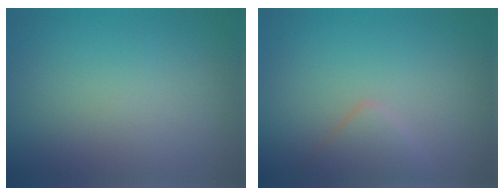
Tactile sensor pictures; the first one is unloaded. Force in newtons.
{"total": 2.2, "press": 2.2, "slide": 0.1}